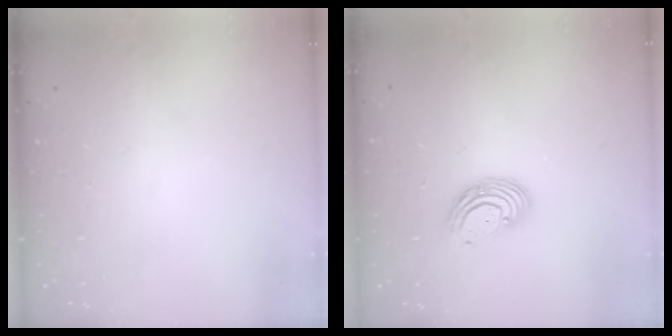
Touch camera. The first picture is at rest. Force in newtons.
{"total": 7.1, "press": 7.0, "slide": 1.3}